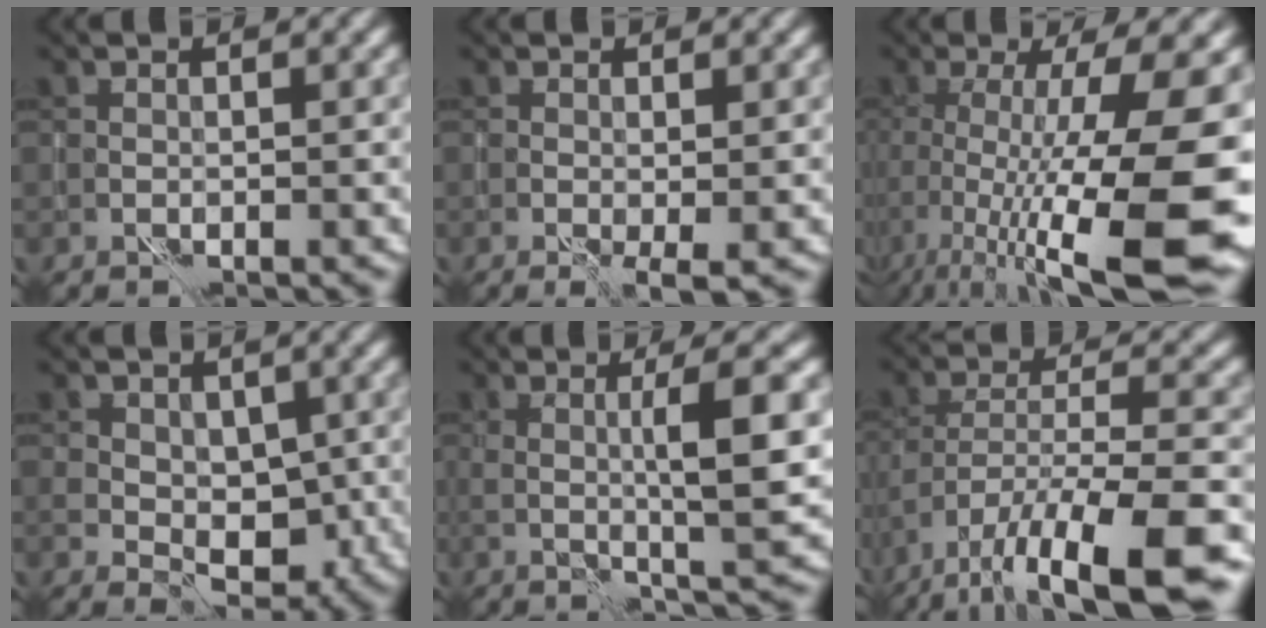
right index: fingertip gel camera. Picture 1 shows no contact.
{"total": 1.7, "force": [-0.4, 0.3, 1.6], "torque": [-0.028, -0.006, -0.009]}
{"total": 14.8, "force": [-3.6, 3.8, 13.8], "torque": [-0.203, -0.006, -0.056]}
{"total": 5.6, "force": [0.1, 4.2, 3.7], "torque": [-0.058, -0.013, 0.004]}
{"total": 5.7, "force": [0.6, 0.9, 5.6], "torque": [-0.084, 0.007, 0.012]}
{"total": 12.4, "force": [-9.0, 3.4, 7.8], "torque": [-0.147, -0.015, -0.141]}